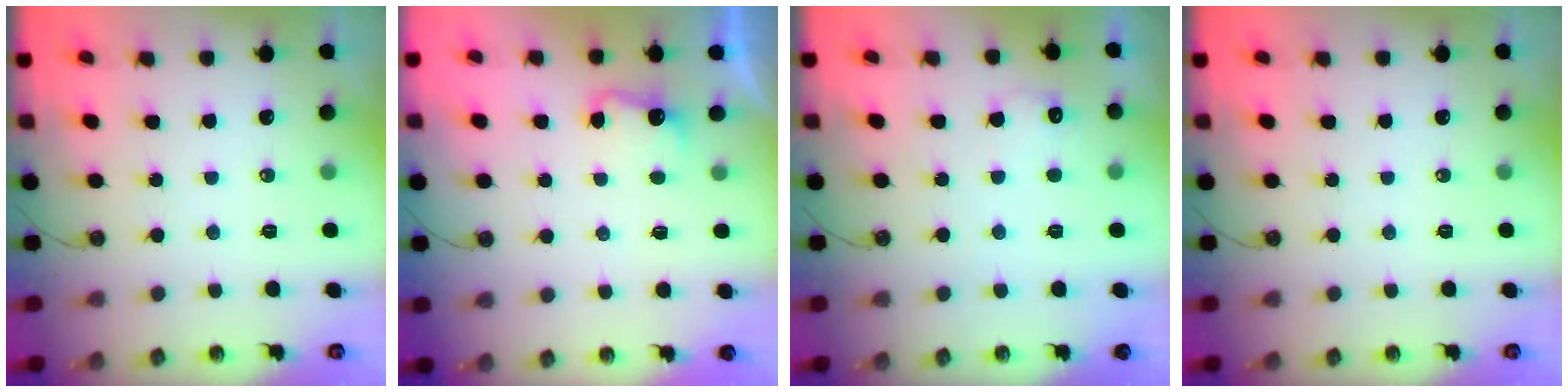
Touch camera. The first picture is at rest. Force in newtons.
{"total": 3.0, "press": 2.8, "slide": 1.0}
{"total": 5.0, "press": 4.8, "slide": 1.3}
{"total": 0.0}